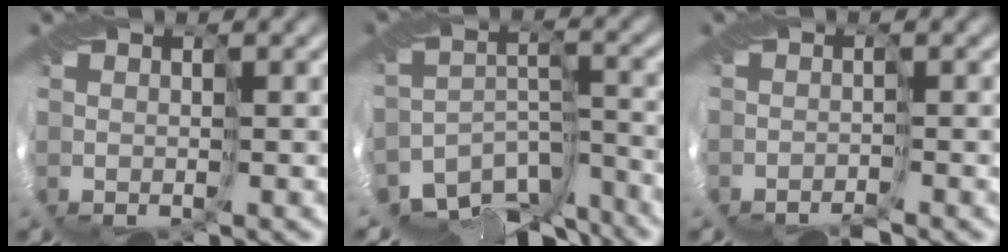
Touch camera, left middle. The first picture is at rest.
{"total": 12.2, "force": [-11.5, 3.6, 1.8], "torque": [-0.013, -0.006, -0.169]}
{"total": 2.0, "force": [-2.0, -0.1, 0.0], "torque": [0.014, -0.002, -0.041]}